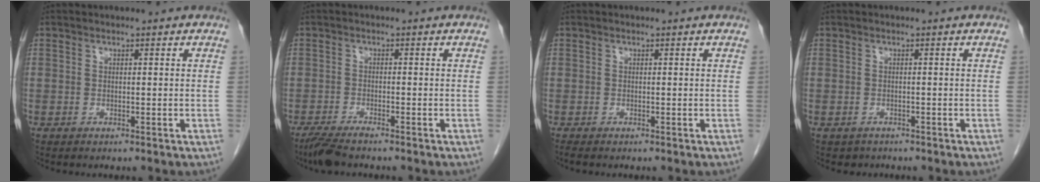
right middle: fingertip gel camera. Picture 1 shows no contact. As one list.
[{"total": 3.8, "force": [-3.2, 0.4, 2.1], "torque": [-0.044, -0.011, -0.059]}, {"total": 0.7, "force": [-0.6, 0.1, 0.3], "torque": [-0.009, -0.003, -0.011]}, {"total": 1.5, "force": [-1.2, 1.0, -0.1], "torque": [-0.009, 0.001, -0.017]}]